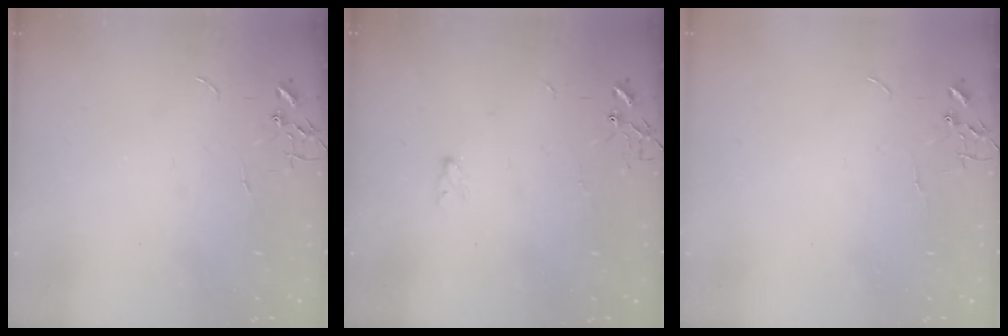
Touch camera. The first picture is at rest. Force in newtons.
{"total": 5.5, "press": 4.4, "slide": 3.2}
{"total": 0.0}